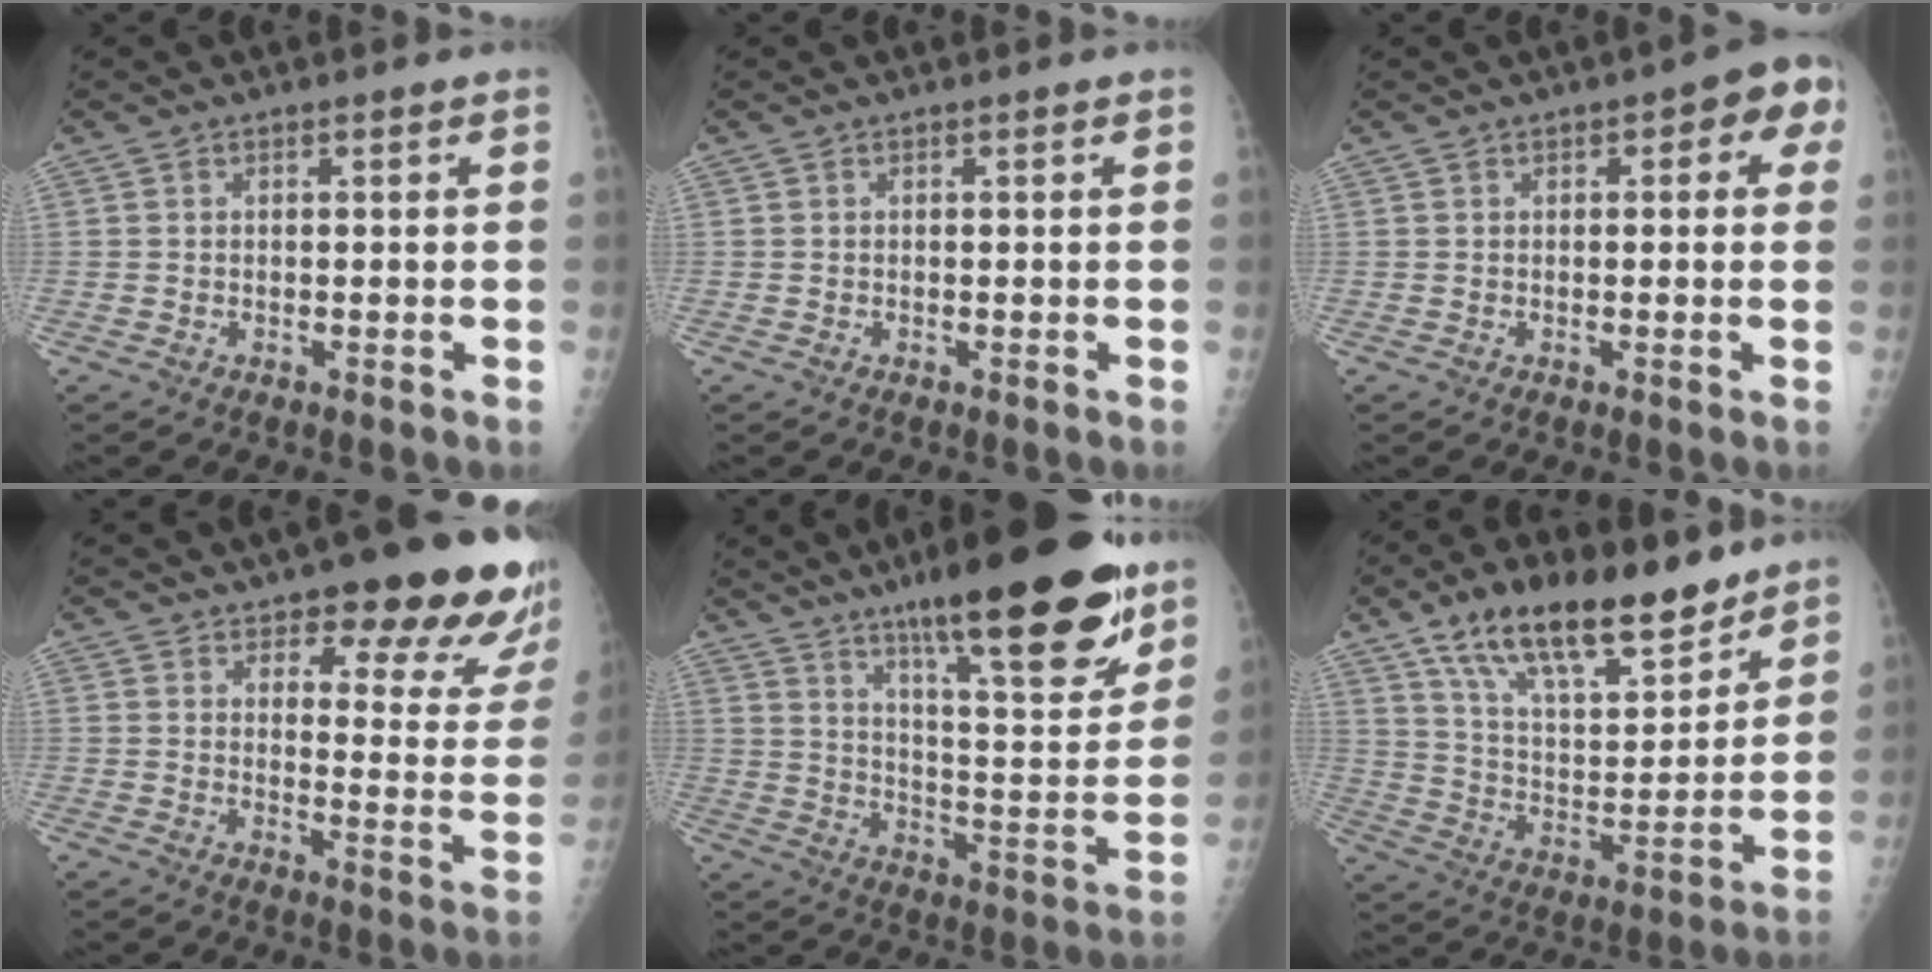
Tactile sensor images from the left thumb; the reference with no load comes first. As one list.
[{"total": 0.0}, {"total": 5.7, "force": [1.7, 2.7, 4.8], "torque": [-0.021, 0.008, 0.009]}, {"total": 20.0, "force": [14.6, 6.1, 12.2], "torque": [-0.098, -0.077, 0.175]}, {"total": 25.4, "force": [16.3, 5.8, 18.6], "torque": [-0.243, -0.067, 0.254]}, {"total": 19.7, "force": [13.8, 7.6, 11.8], "torque": [-0.158, -0.065, 0.242]}]